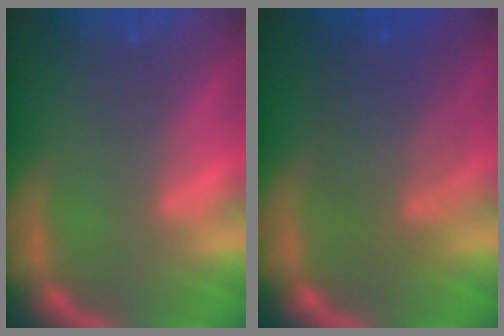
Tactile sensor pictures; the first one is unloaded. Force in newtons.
{"total": 6.0}